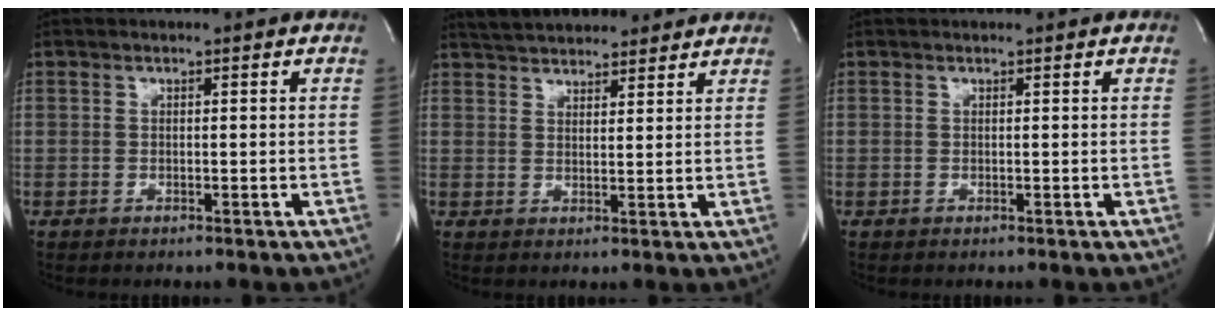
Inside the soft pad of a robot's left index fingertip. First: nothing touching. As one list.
[{"total": 11.7, "force": [10.6, 3.1, 3.9], "torque": [-0.054, 0.027, 0.155]}, {"total": 0.0}]